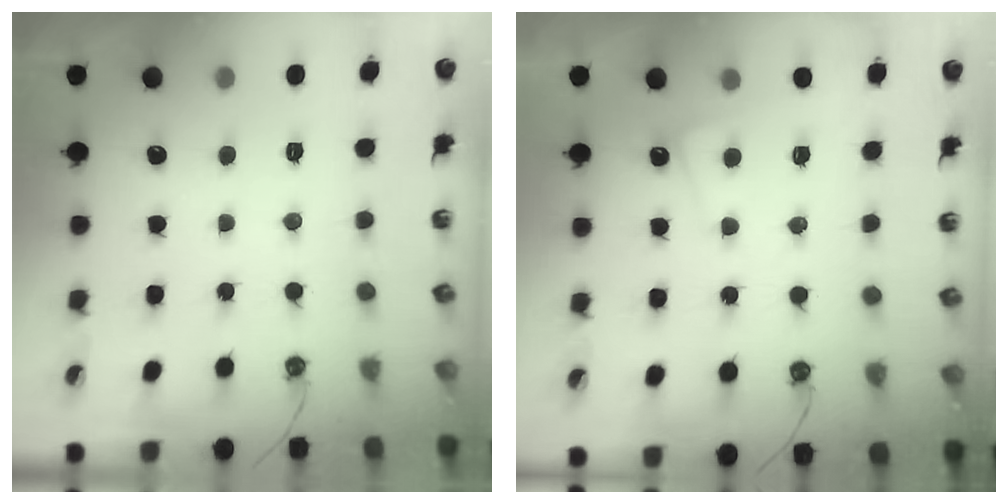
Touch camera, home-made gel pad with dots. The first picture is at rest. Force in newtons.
{"total": 1.1, "press": 1.0, "slide": 0.2}